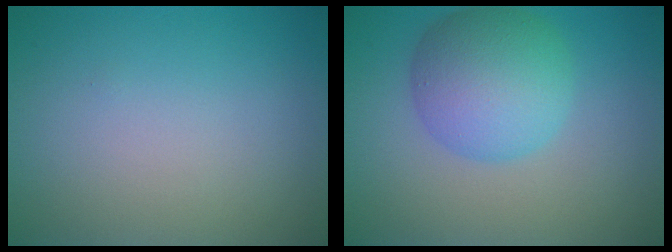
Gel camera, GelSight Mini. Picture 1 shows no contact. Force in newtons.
{"total": 6.5, "press": 6.5, "slide": 0.1}